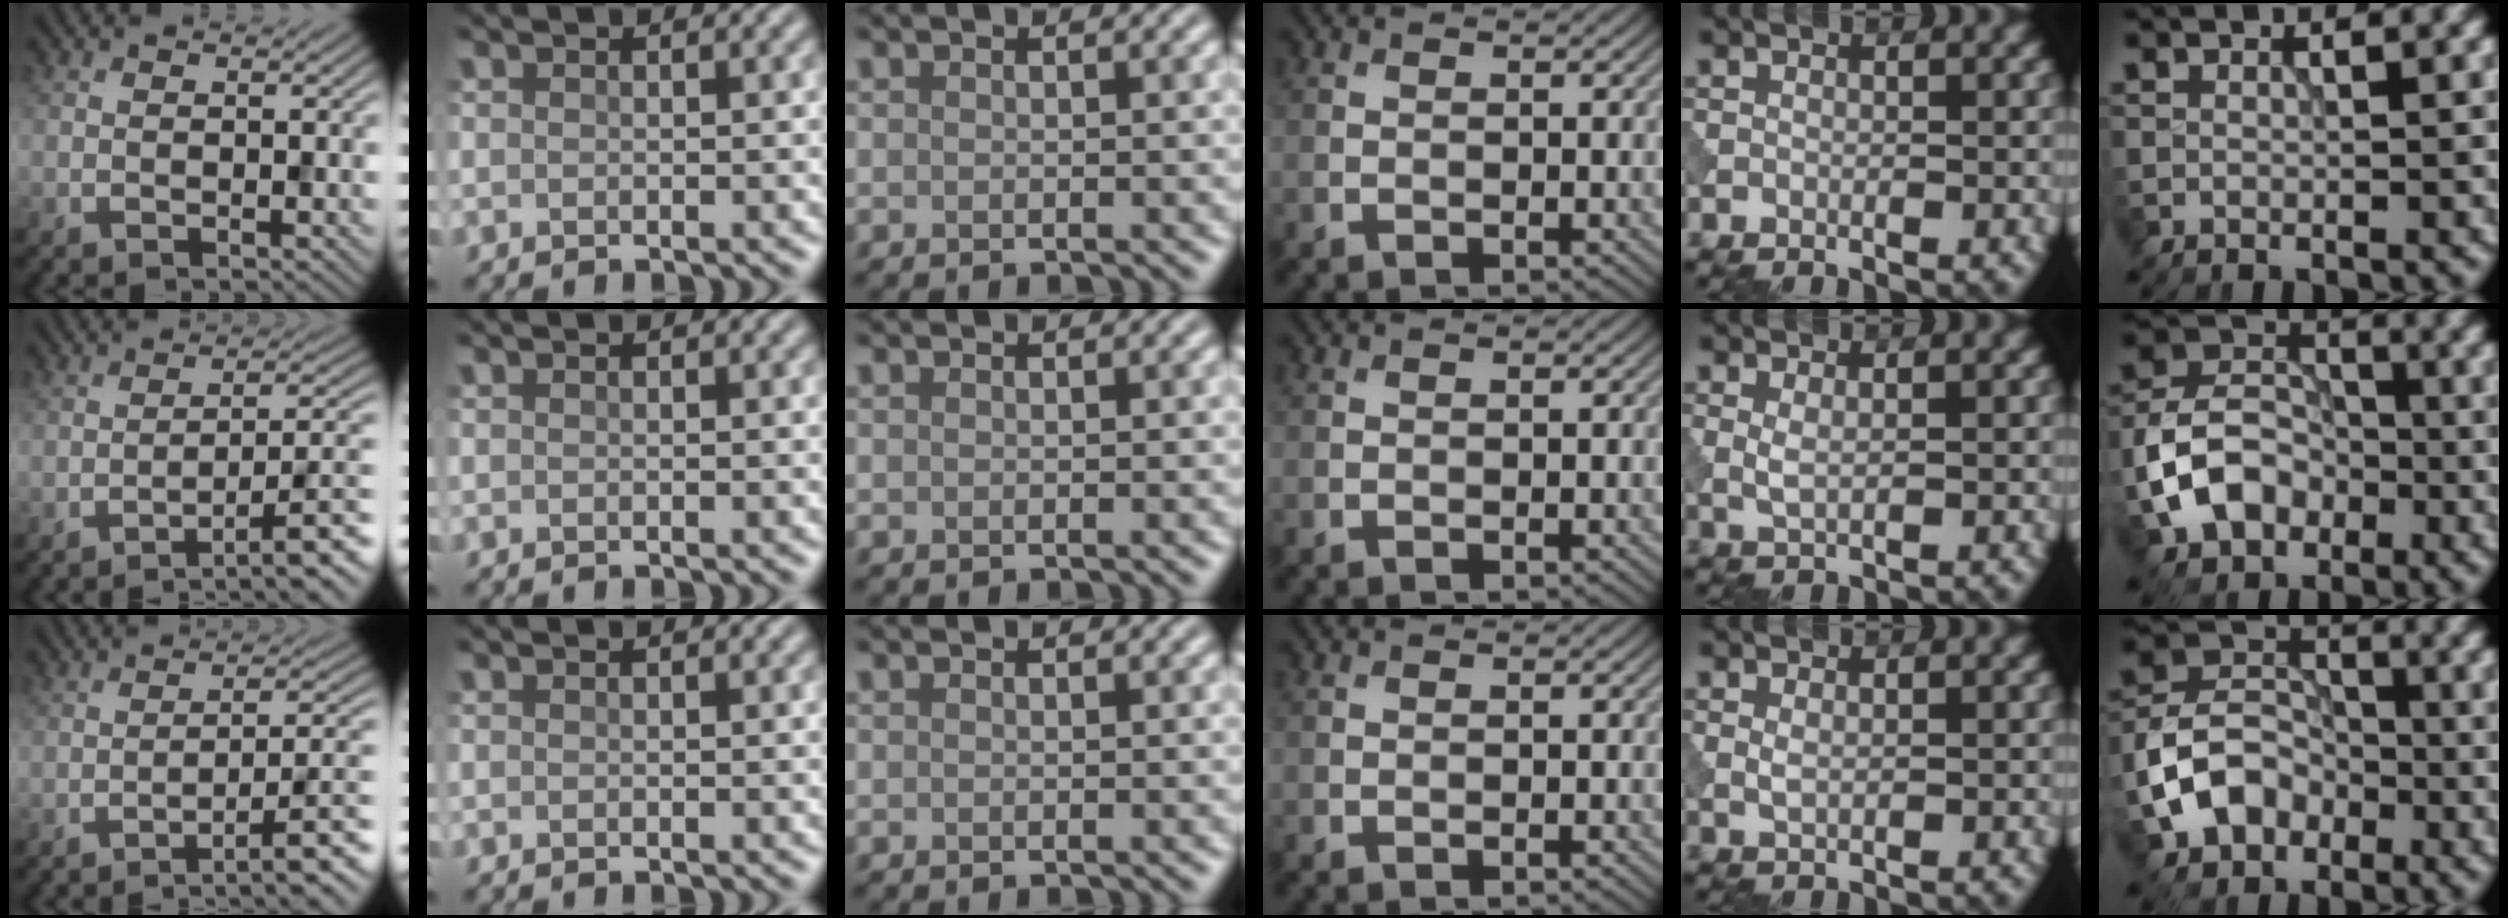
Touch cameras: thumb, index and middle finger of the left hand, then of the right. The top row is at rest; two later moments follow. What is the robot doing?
{"motion": "dispense", "object": "syringe"}